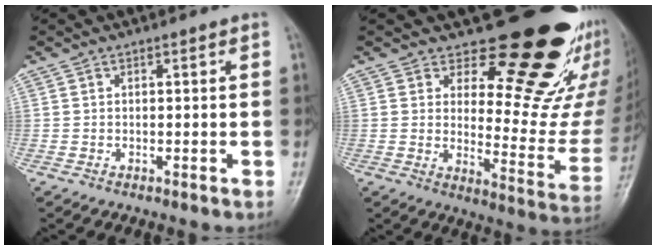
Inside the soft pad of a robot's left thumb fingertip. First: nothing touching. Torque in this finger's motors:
{"motor_torque": [0.79, 0.86, 0.82, -1.95, 0.06]}